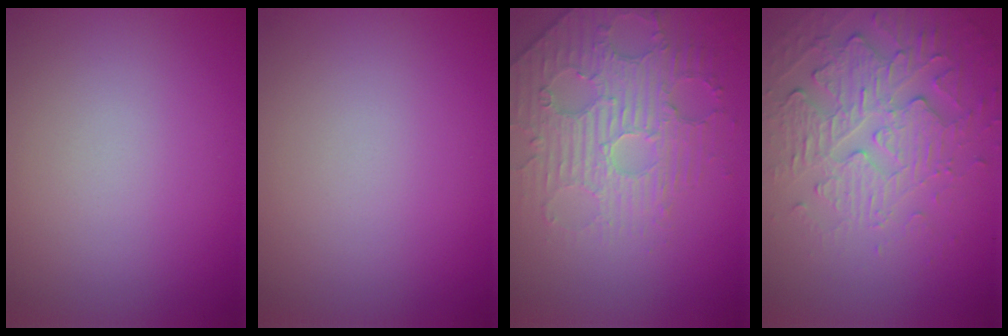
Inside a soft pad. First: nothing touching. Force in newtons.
{"total": 0.0}
{"total": 4.8, "press": 3.8, "slide": 3.0}
{"total": 5.7, "press": 3.7, "slide": 4.3}